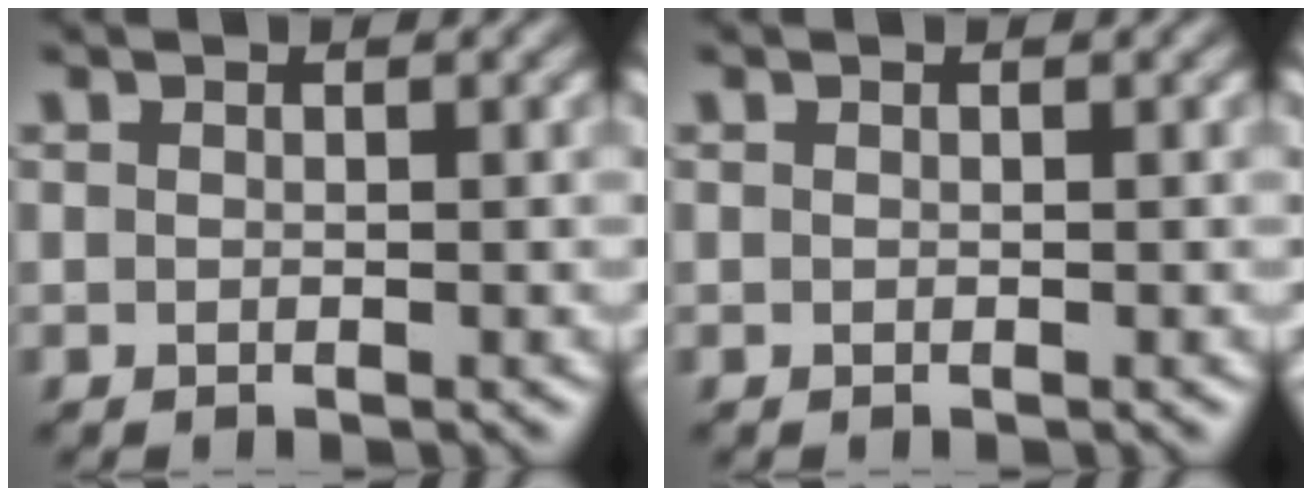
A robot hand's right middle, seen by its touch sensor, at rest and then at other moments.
{"total": 0.0}